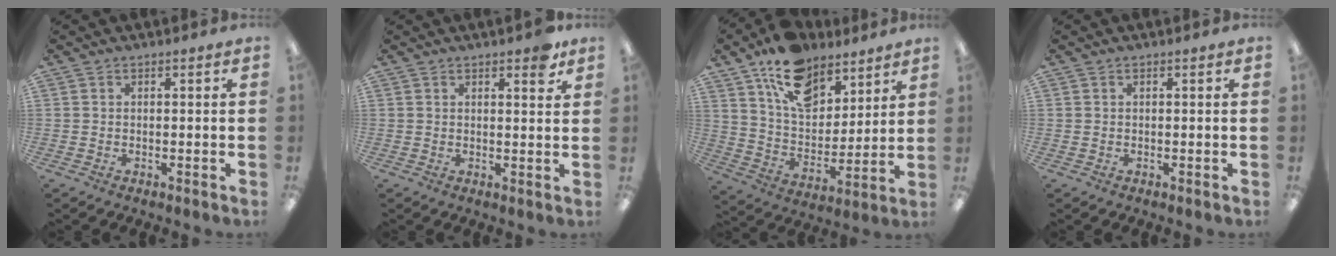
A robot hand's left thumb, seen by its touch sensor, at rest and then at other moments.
{"total": 3.3, "force": [2.4, 1.1, 2.1], "torque": [-0.022, -0.008, 0.037]}
{"total": 16.1, "force": [11.0, 9.2, 7.2], "torque": [-0.124, -0.057, 0.204]}
{"total": 0.0}